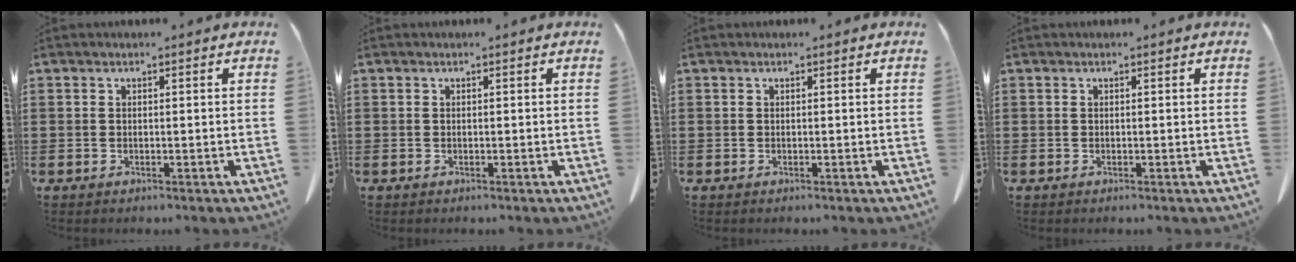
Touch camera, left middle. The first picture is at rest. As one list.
[{"total": 0.0}, {"total": 0.0}, {"total": 0.0}]